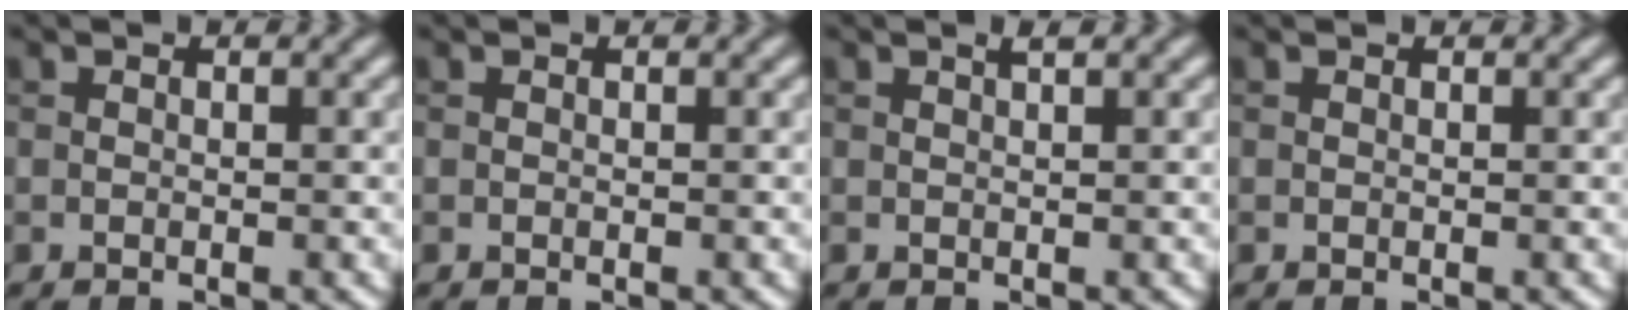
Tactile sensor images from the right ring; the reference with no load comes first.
{"total": 0.0}
{"total": 0.9, "force": [0.5, 0.1, 0.7], "torque": [-0.008, 0.002, 0.008]}
{"total": 0.0}